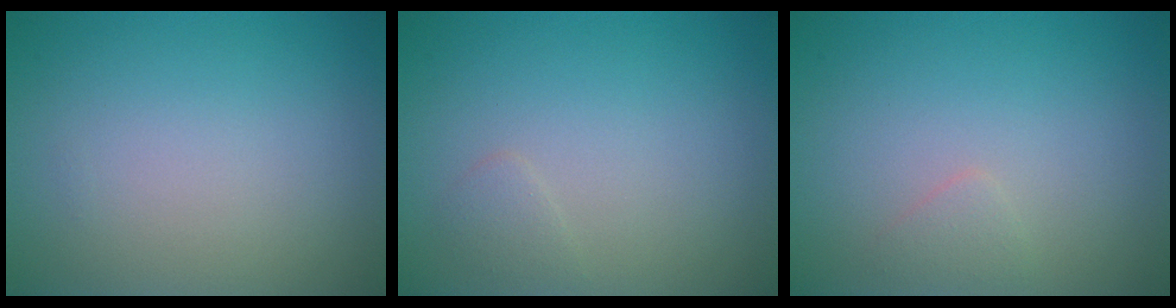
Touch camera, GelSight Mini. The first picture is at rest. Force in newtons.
{"total": 0.8, "press": 0.8, "slide": 0.0}
{"total": 0.9, "press": 0.9, "slide": 0.1}